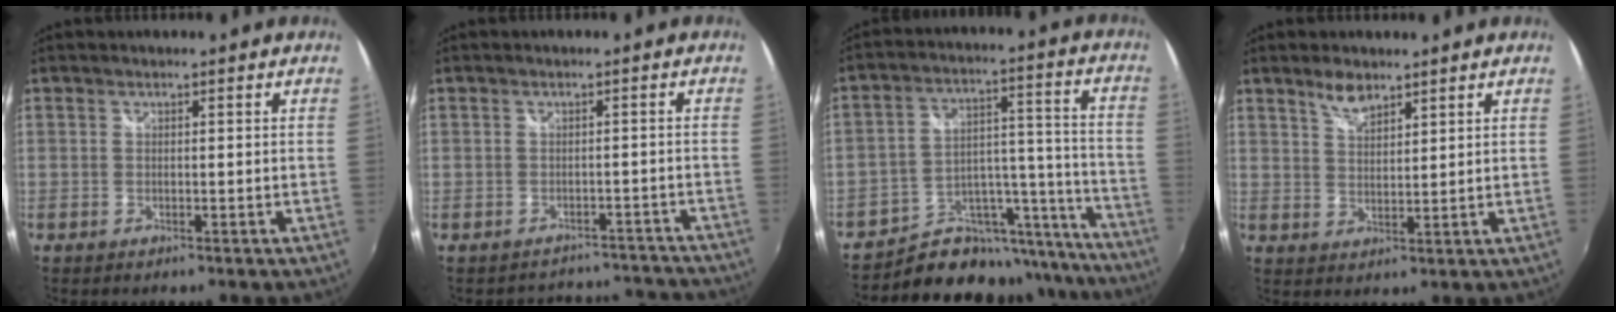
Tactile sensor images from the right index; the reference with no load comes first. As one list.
[{"total": 10.1, "force": [-9.2, 4.1, 0.7], "torque": [-0.007, 0.041, -0.105]}, {"total": 18.4, "force": [-16.0, 8.4, 3.4], "torque": [-0.045, 0.079, -0.227]}, {"total": 4.4, "force": [3.3, 1.7, 2.3], "torque": [-0.037, 0.004, 0.061]}]